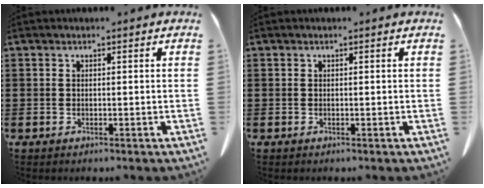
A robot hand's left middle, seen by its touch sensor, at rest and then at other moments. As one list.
[{"total": 0.0}]